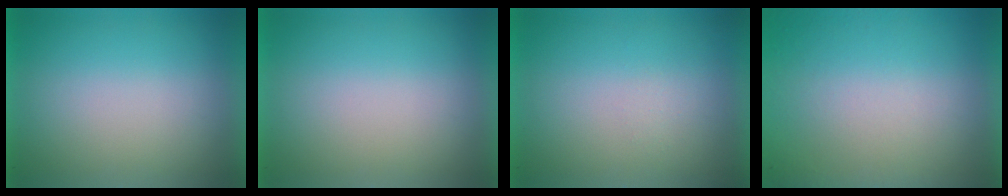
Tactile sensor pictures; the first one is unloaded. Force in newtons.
{"total": 0.0}
{"total": 1.3}
{"total": 5.9}